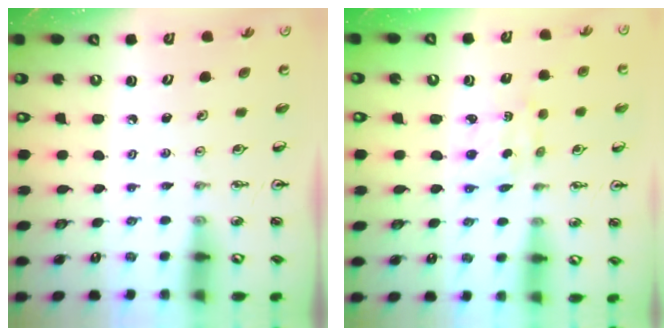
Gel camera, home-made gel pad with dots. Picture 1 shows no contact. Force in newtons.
{"total": 2.5, "press": 2.5, "slide": 0.3}